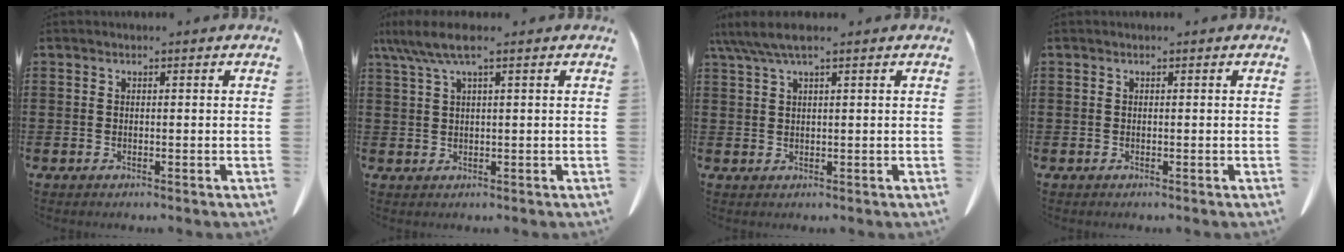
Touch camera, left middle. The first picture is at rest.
{"total": 4.8, "force": [2.5, 0.6, 4.0], "torque": [-0.097, -0.005, 0.041]}
{"total": 4.1, "force": [2.7, 0.3, 3.0], "torque": [-0.062, -0.005, 0.051]}
{"total": 0.0}